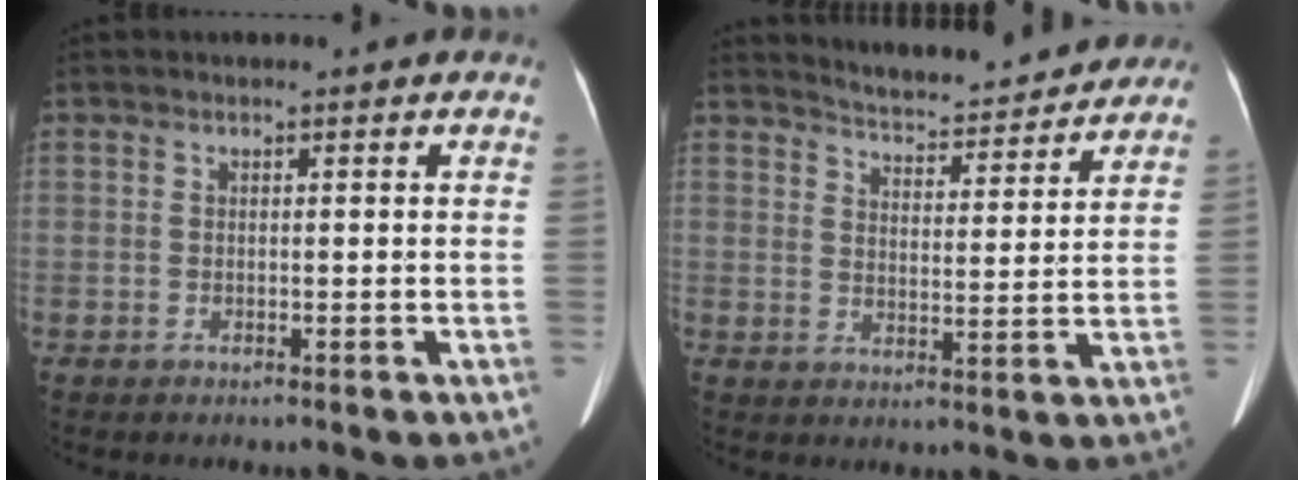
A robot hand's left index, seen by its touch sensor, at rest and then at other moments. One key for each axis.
{"total": 12.2, "fx": 11.7, "fy": 1.9, "fz": 2.9, "tx": -0.036, "ty": -0.002, "tz": 0.156}